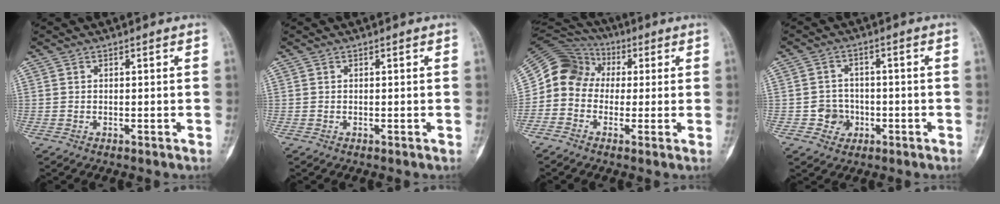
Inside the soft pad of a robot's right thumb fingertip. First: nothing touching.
{"total": 0.0}
{"total": 11.0, "force": [0.4, 9.9, 4.9], "torque": [-0.069, 0.043, -0.008]}
{"total": 4.6, "force": [-1.4, 4.3, 0.9], "torque": [0.017, 0.015, -0.022]}